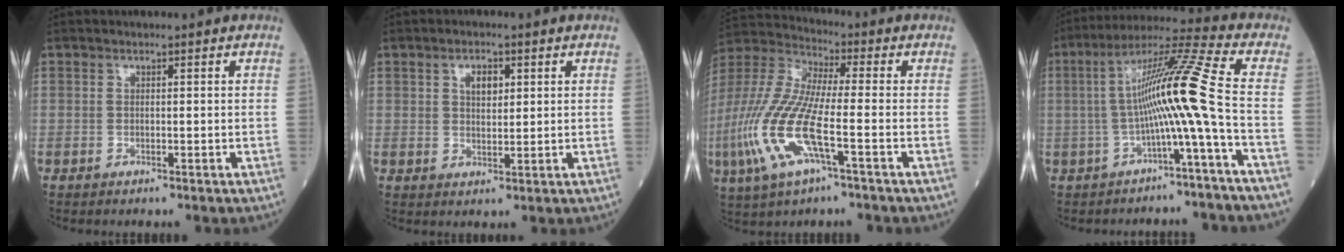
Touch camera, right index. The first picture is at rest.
{"total": 3.3, "force": [1.3, 1.7, 2.6], "torque": [-0.043, 0.002, 0.022]}
{"total": 15.6, "force": [-5.0, 3.1, 14.4], "torque": [-0.333, -0.014, -0.099]}
{"total": 11.7, "force": [-1.9, -2.1, 11.4], "torque": [-0.199, 0.029, -0.036]}